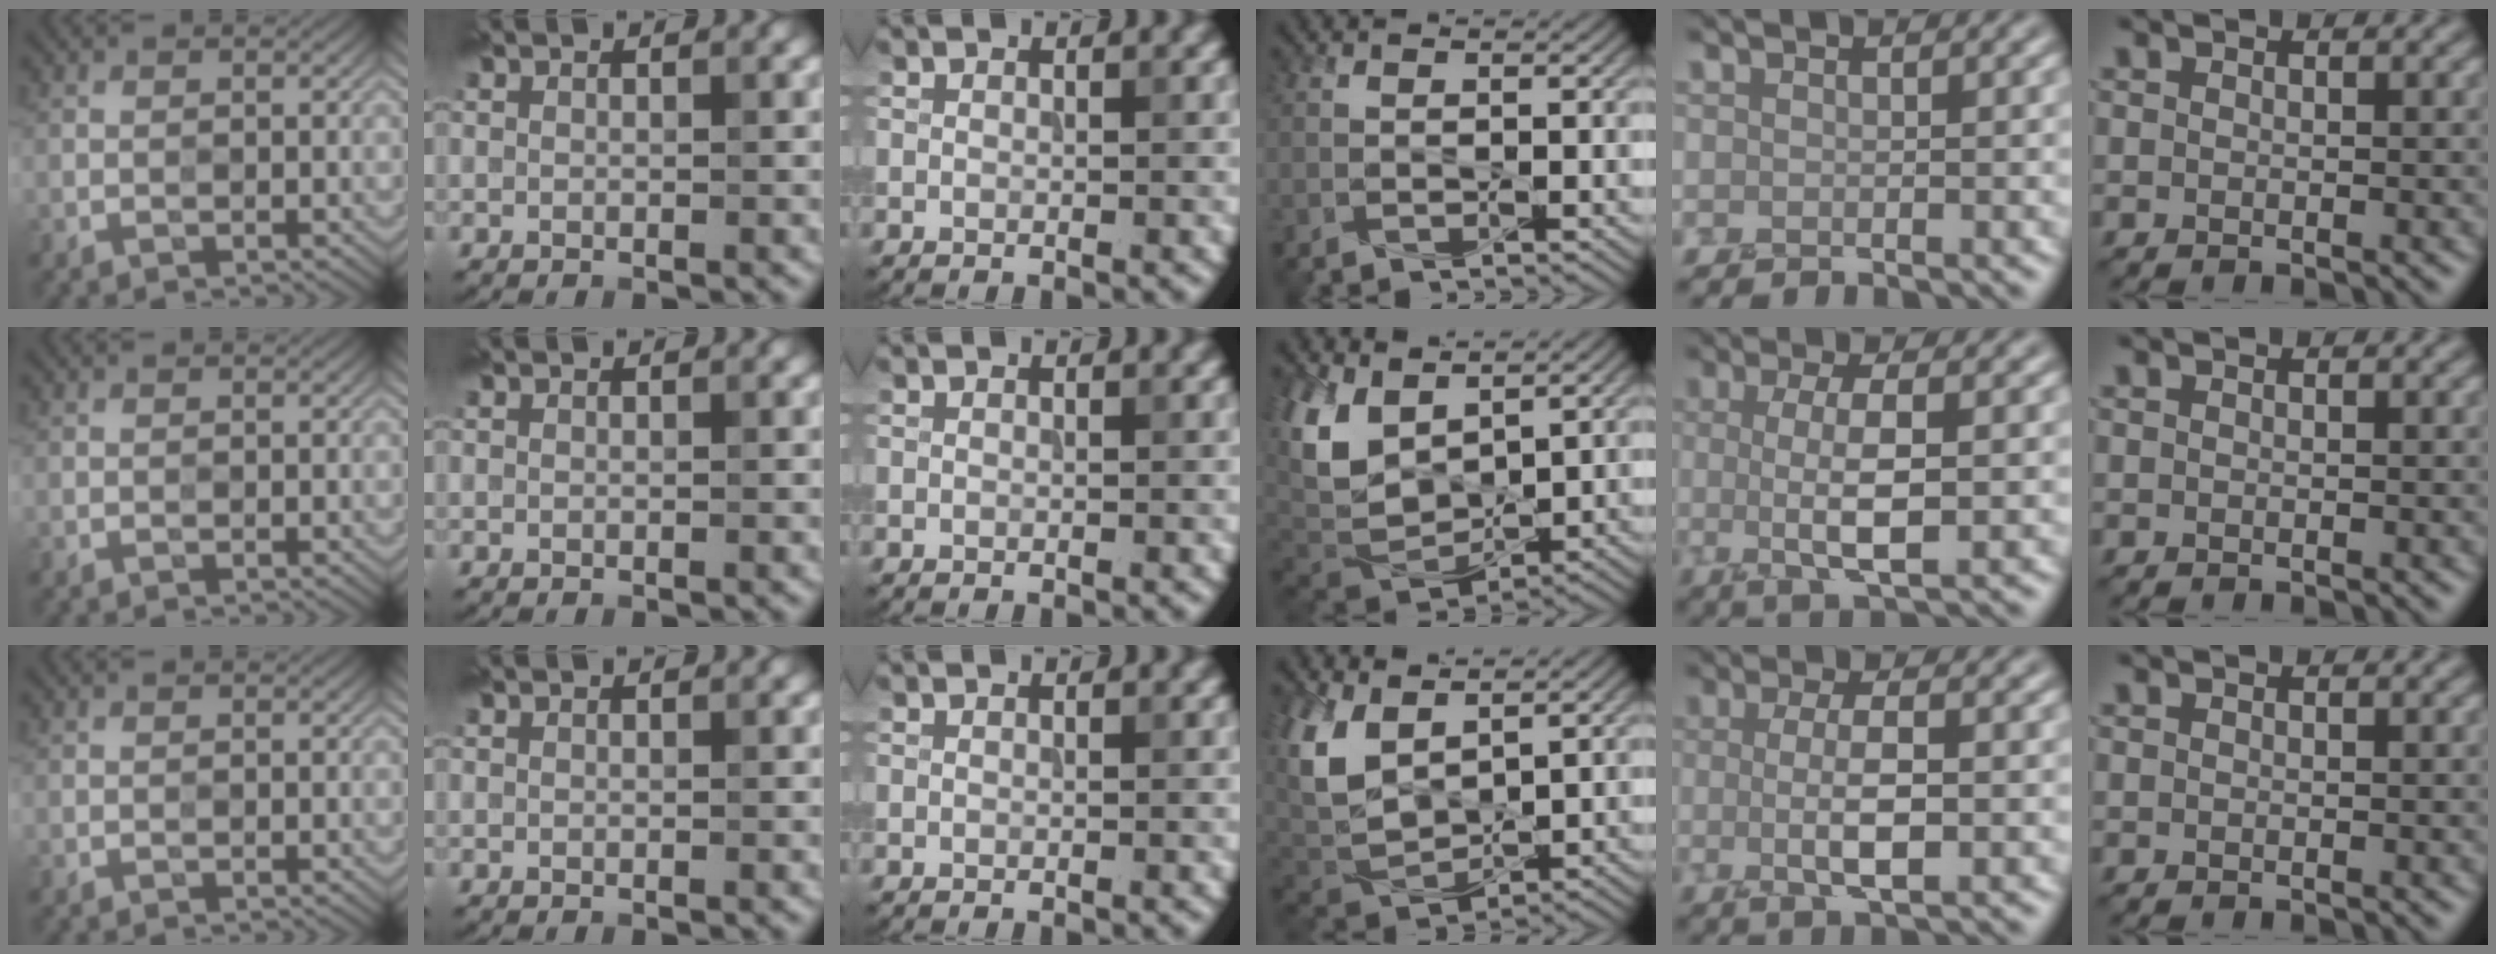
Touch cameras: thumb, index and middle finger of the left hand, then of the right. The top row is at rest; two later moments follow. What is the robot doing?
{"motion": "squeeze", "object": "foam earplug"}